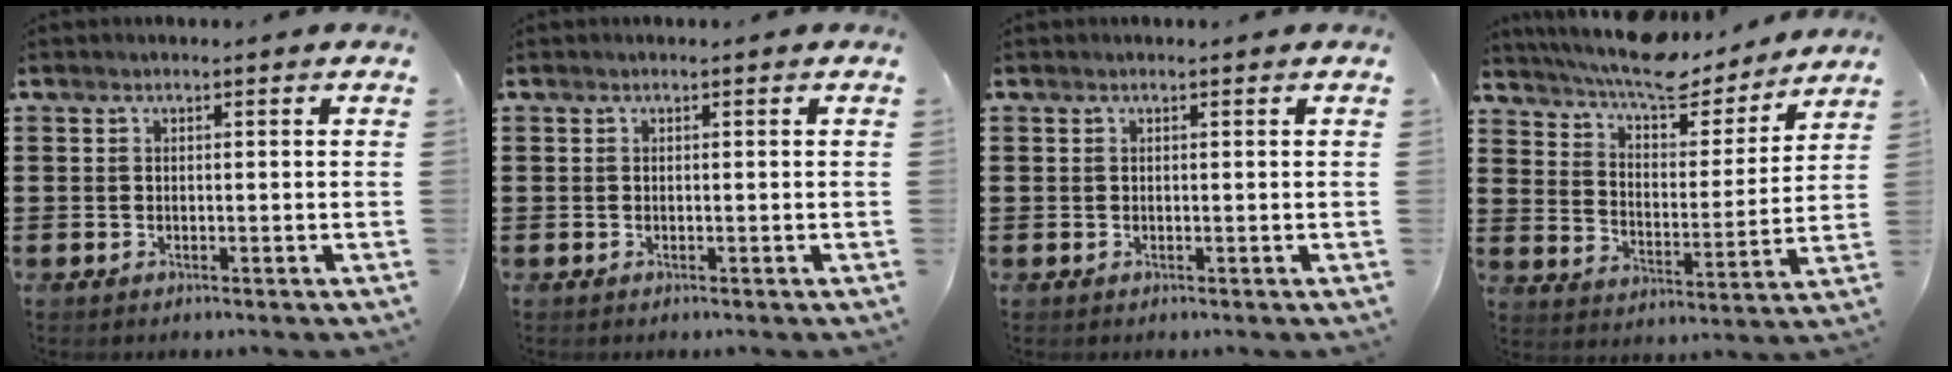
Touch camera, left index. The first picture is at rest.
{"total": 0.0}
{"total": 0.0}
{"total": 9.0, "force": [8.2, 1.8, 3.2], "torque": [-0.089, -0.049, 0.145]}